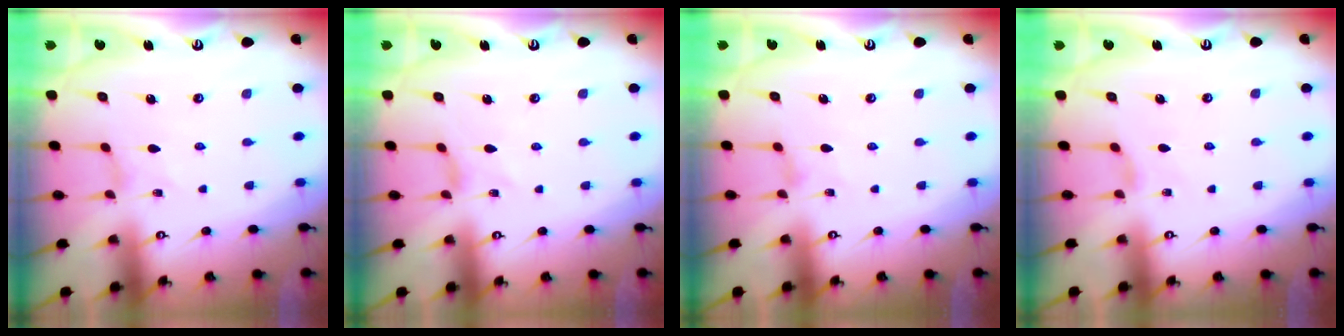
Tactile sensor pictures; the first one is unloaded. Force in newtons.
{"total": 0.8, "press": 0.8, "slide": 0.3}
{"total": 1.0, "press": 1.0, "slide": 0.1}
{"total": 2.3, "press": 2.2, "slide": 0.5}